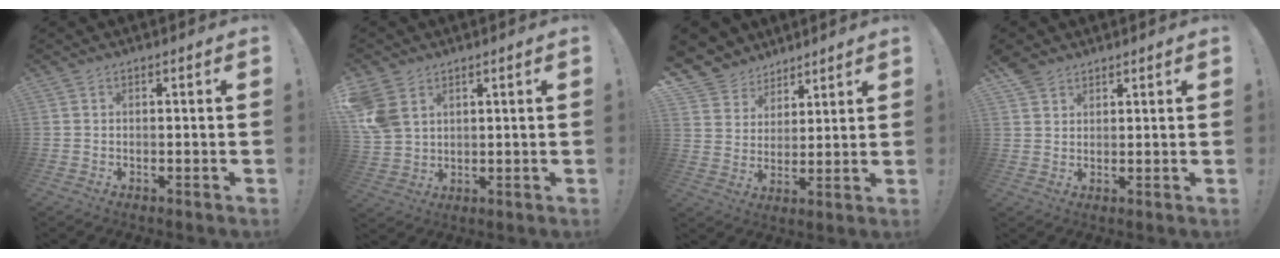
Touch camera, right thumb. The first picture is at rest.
{"total": 8.5, "force": [4.2, 6.1, 4.2], "torque": [-0.089, -0.012, 0.088]}
{"total": 8.1, "force": [5.4, 6.0, 0.4], "torque": [-0.018, -0.046, 0.114]}
{"total": 4.1, "force": [3.2, 2.6, 0.6], "torque": [0.000, -0.019, 0.059]}